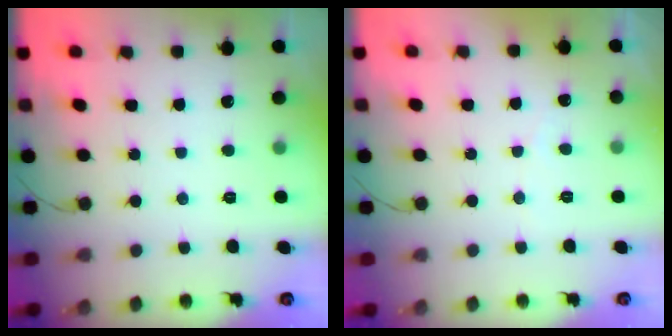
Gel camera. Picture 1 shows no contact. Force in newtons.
{"total": 1.9, "press": 1.9, "slide": 0.2}